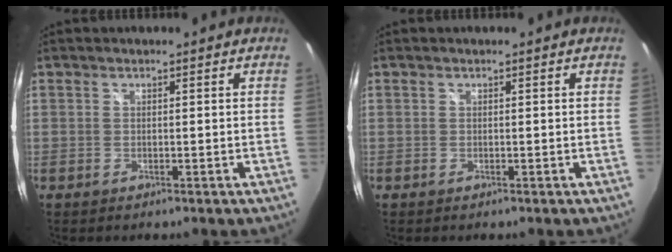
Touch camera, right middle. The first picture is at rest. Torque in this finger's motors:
{"motor_torque": [0.01, -0.02, 0.00, 0.01]}